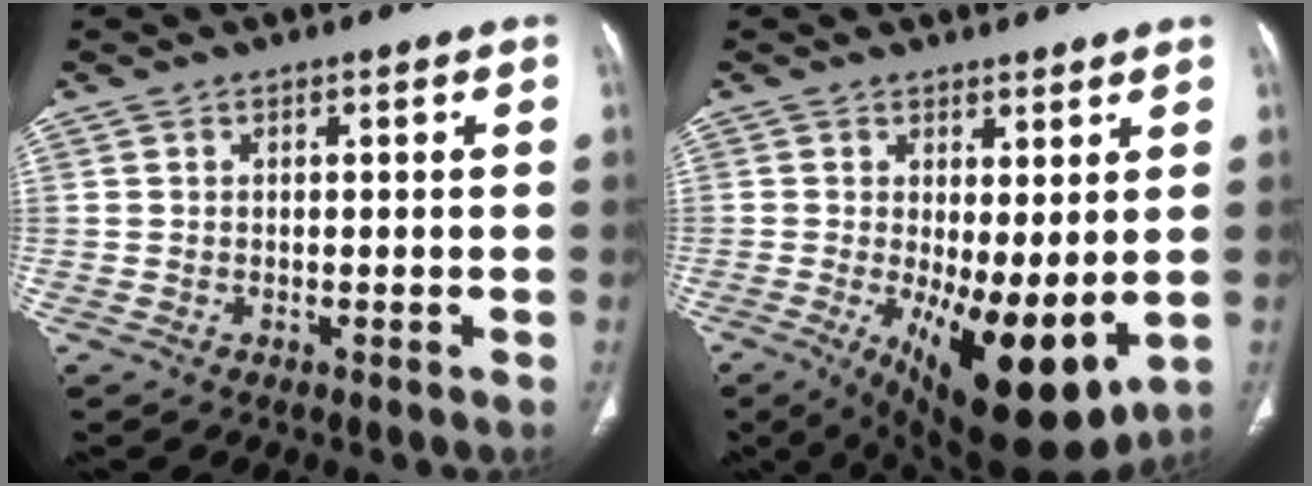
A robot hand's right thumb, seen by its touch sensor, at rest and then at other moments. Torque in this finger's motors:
{"motor_torque": [-0.02, 1.04, 0.08, -0.23, 0.38]}